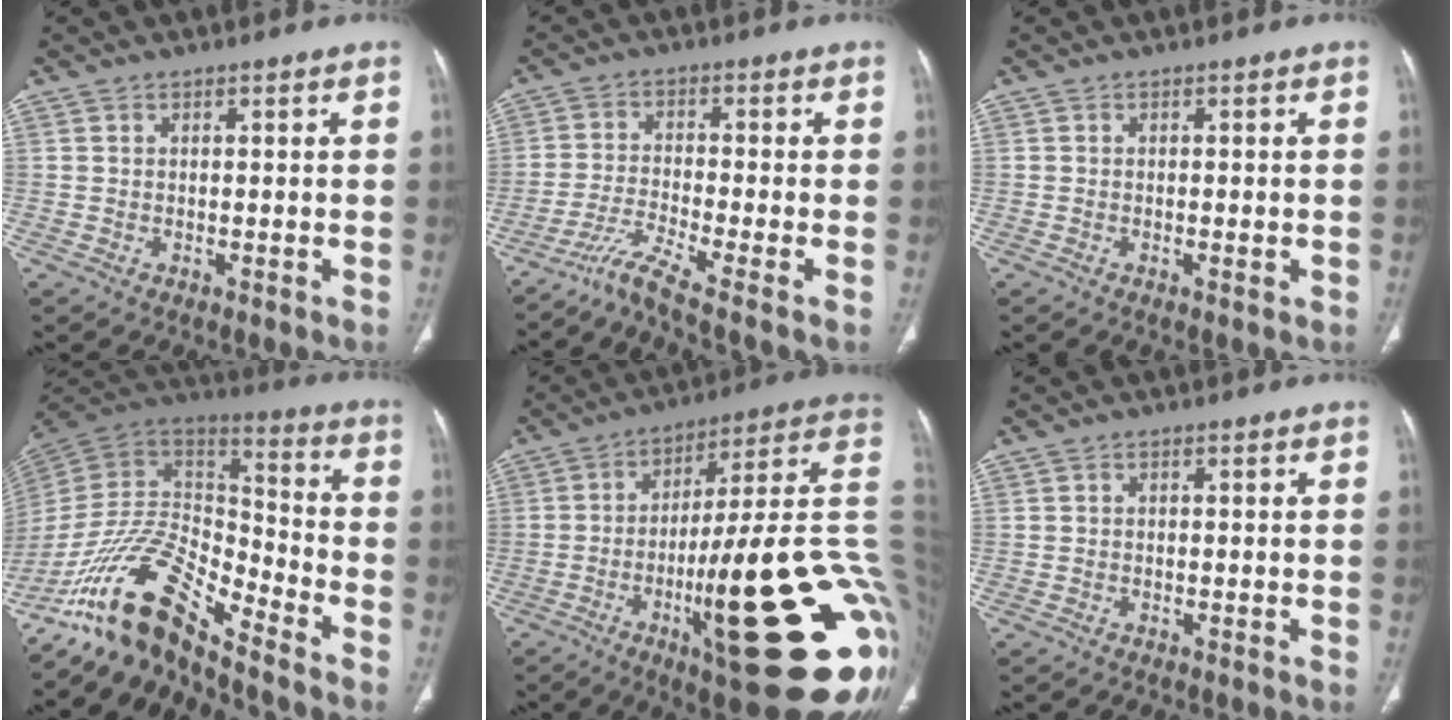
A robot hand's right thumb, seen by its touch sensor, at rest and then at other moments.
{"total": 5.7, "force": [-4.4, -1.6, 3.2], "torque": [-0.086, 0.008, -0.093]}
{"total": 1.2, "force": [-0.3, 0.4, 1.1], "torque": [-0.014, -0.002, -0.004]}
{"total": 18.5, "force": [-14.2, 5.6, 10.4], "torque": [-0.180, 0.096, -0.269]}
{"total": 34.1, "force": [-5.6, 6.8, 32.9], "torque": [-0.377, 0.008, -0.082]}
{"total": 0.0}